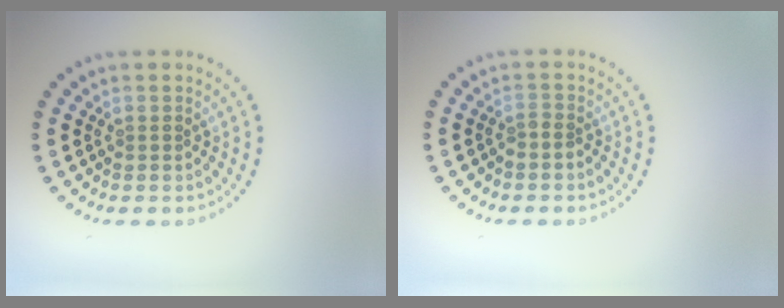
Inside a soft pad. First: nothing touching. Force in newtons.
{"total": 0.7, "press": 0.4, "slide": 0.6}